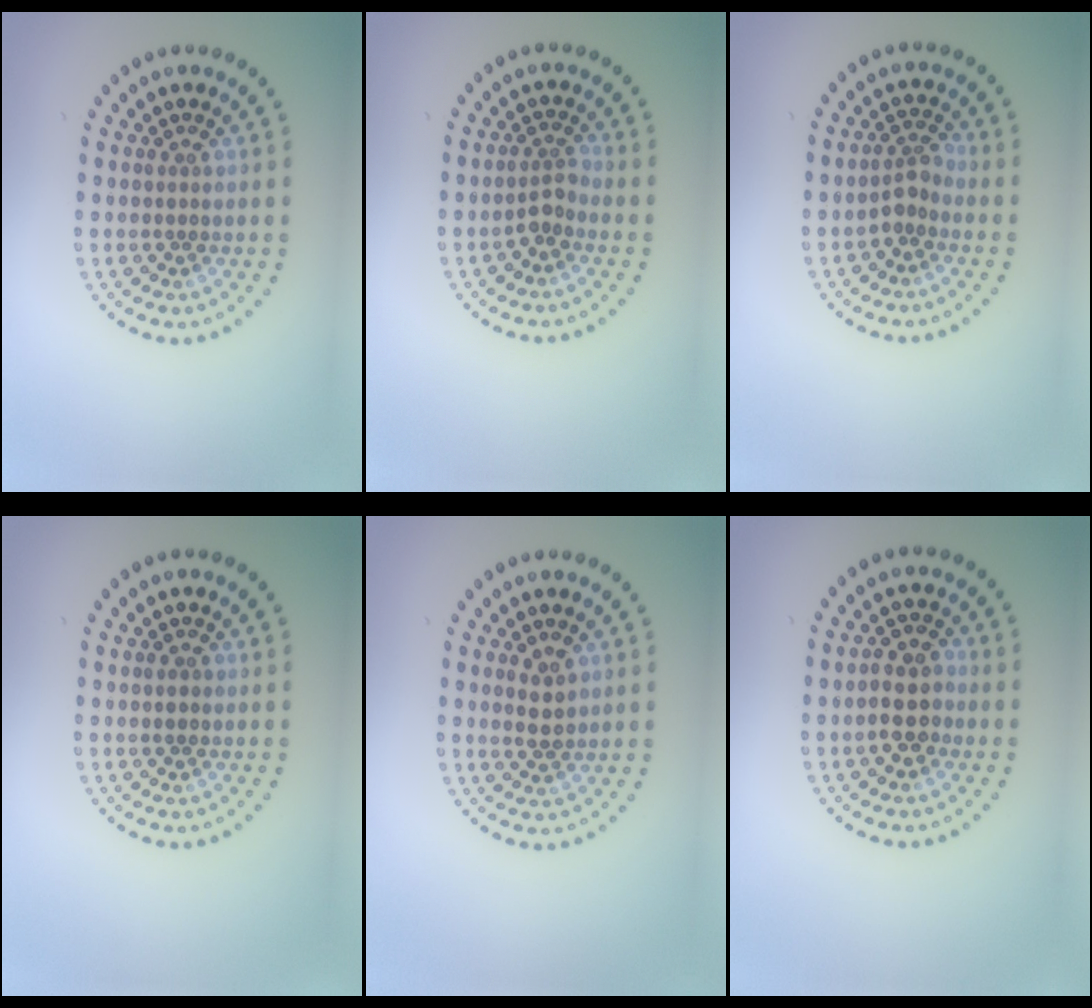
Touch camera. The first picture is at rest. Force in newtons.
{"total": 1.8, "press": 1.3, "slide": 1.2}
{"total": 1.7, "press": 1.4, "slide": 1.0}
{"total": 0.9, "press": 0.9, "slide": 0.1}
{"total": 2.0, "press": 1.9, "slide": 0.4}
{"total": 3.0, "press": 2.8, "slide": 0.9}